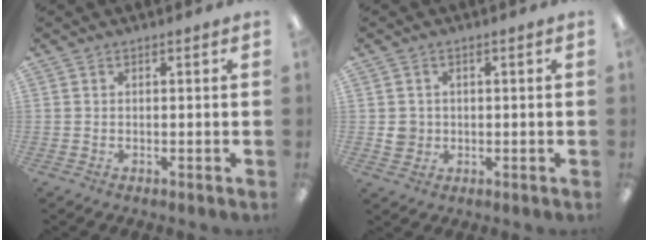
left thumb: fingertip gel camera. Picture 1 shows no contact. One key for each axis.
{"total": 3.3, "fx": 0.1, "fy": 3.1, "fz": 0.9, "tx": -0.011, "ty": 0.001, "tz": 0.000}